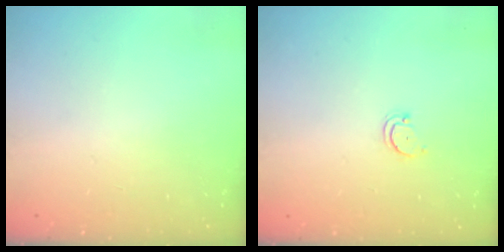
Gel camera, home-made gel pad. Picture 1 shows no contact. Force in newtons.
{"total": 2.3, "press": 2.3, "slide": 0.2}